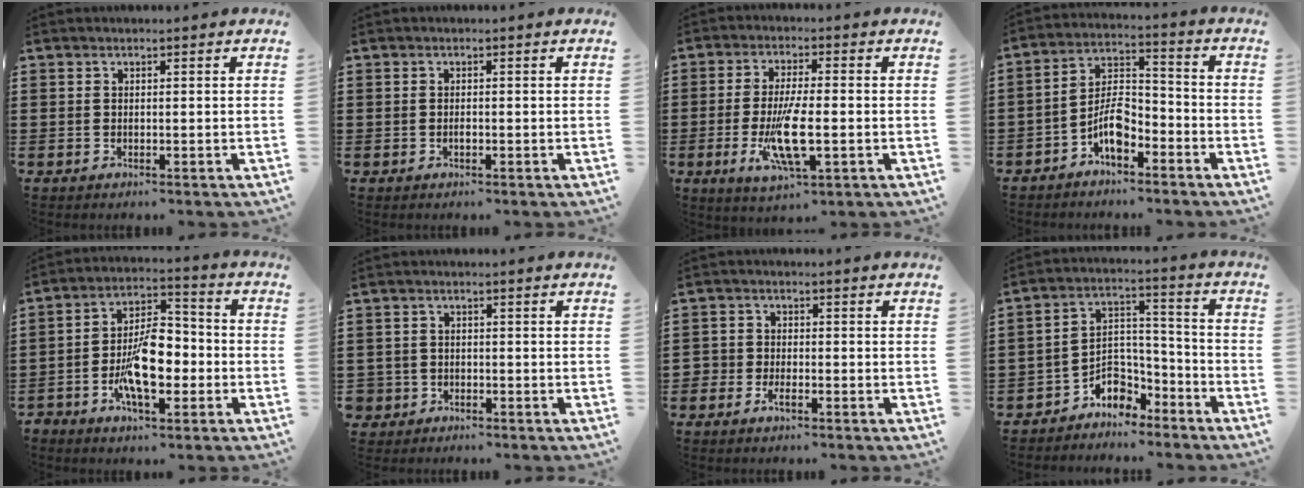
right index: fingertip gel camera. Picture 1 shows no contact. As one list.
[{"total": 0.8, "force": [-0.2, 0.4, 0.6], "torque": [-0.013, -0.002, -0.003]}, {"total": 9.3, "force": [-2.3, 2.7, 8.6], "torque": [-0.177, -0.017, -0.040]}, {"total": 6.9, "force": [-4.0, 3.1, 4.6], "torque": [-0.099, 0.011, -0.080]}, {"total": 10.6, "force": [-3.4, 5.1, 8.7], "torque": [-0.188, 0.000, -0.065]}, {"total": 2.1, "force": [-1.4, 1.5, 0.1], "torque": [-0.014, -0.001, -0.036]}, {"total": 2.2, "force": [-1.5, 1.4, 0.8], "torque": [-0.028, 0.001, -0.033]}, {"total": 5.3, "force": [-4.1, 3.2, 1.0], "torque": [-0.031, 0.007, -0.086]}]